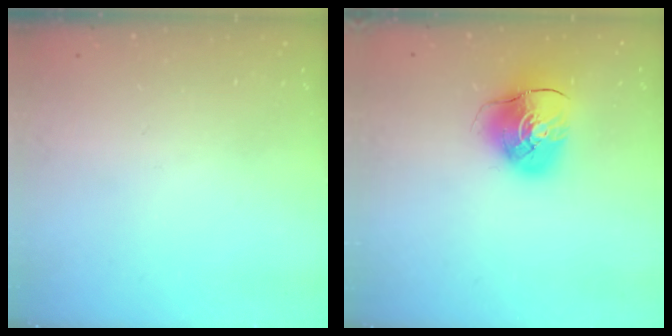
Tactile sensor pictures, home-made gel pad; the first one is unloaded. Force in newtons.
{"total": 9.1, "press": 9.0, "slide": 1.2}